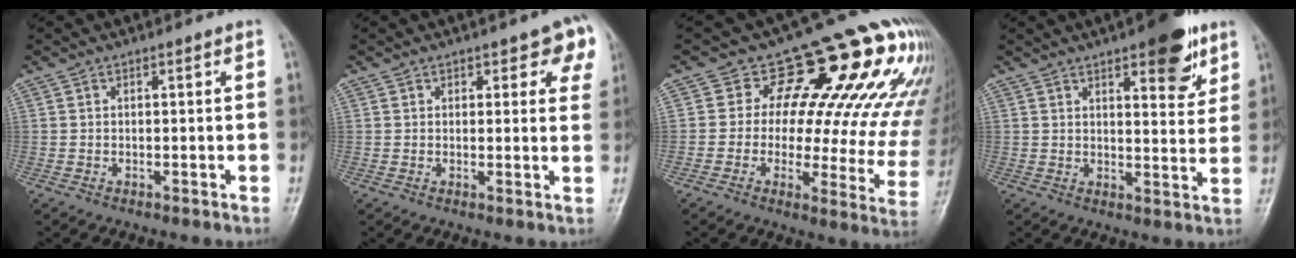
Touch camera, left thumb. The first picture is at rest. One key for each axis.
{"total": 5.8, "fx": 3.3, "fy": 3.4, "fz": 3.4, "tx": 0.009, "ty": -0.012, "tz": 0.032}
{"total": 19.8, "fx": 10.5, "fy": 10.1, "fz": 13.4, "tx": -0.113, "ty": -0.034, "tz": 0.106}
{"total": 11.0, "fx": 6.3, "fy": 4.0, "fz": 8.1, "tx": -0.079, "ty": -0.029, "tz": 0.082}